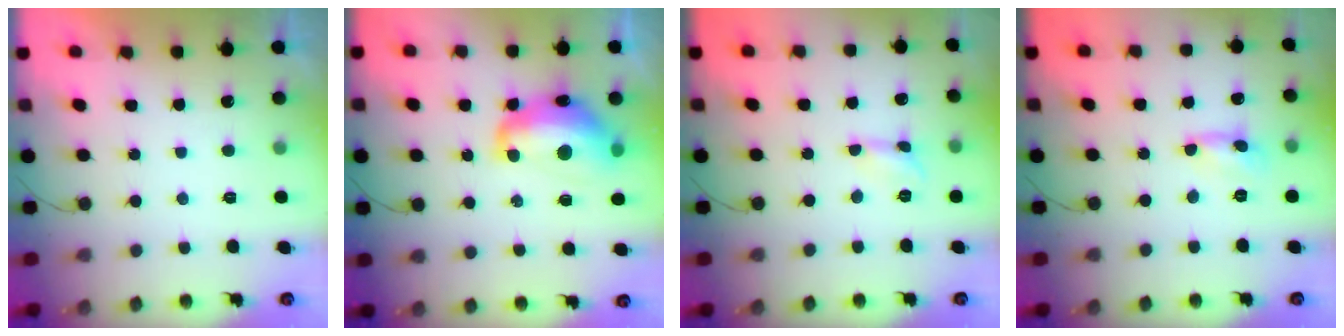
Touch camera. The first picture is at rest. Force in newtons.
{"total": 14.6, "press": 14.5, "slide": 1.6}
{"total": 2.5, "press": 2.5, "slide": 0.3}
{"total": 1.0, "press": 1.0, "slide": 0.1}